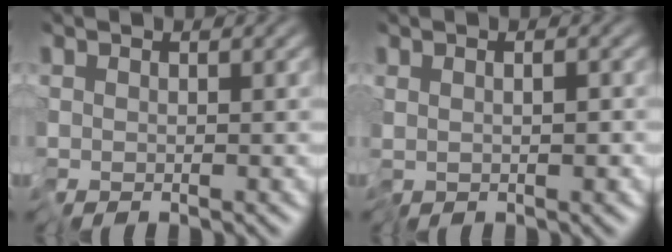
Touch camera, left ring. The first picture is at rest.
{"total": 1.0, "force": [-0.2, 0.2, 0.9], "torque": [-0.013, -0.002, -0.004]}